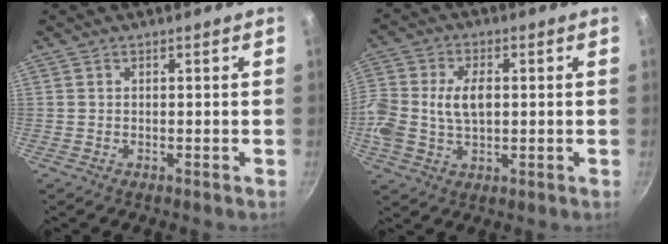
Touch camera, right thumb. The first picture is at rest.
{"total": 11.3, "force": [0.4, 7.4, 8.5], "torque": [-0.175, 0.024, 0.001]}